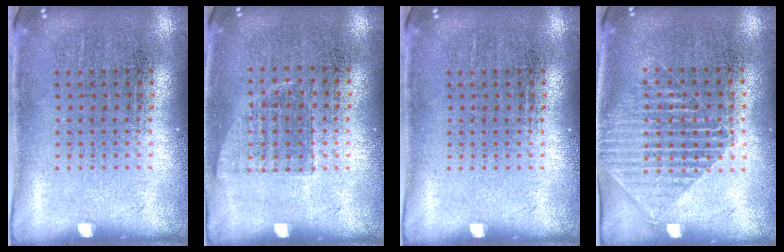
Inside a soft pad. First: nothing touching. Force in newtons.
{"total": 0.7, "press": 0.7, "slide": 0.2}
{"total": 0.0}
{"total": 1.4, "press": 1.2, "slide": 0.8}